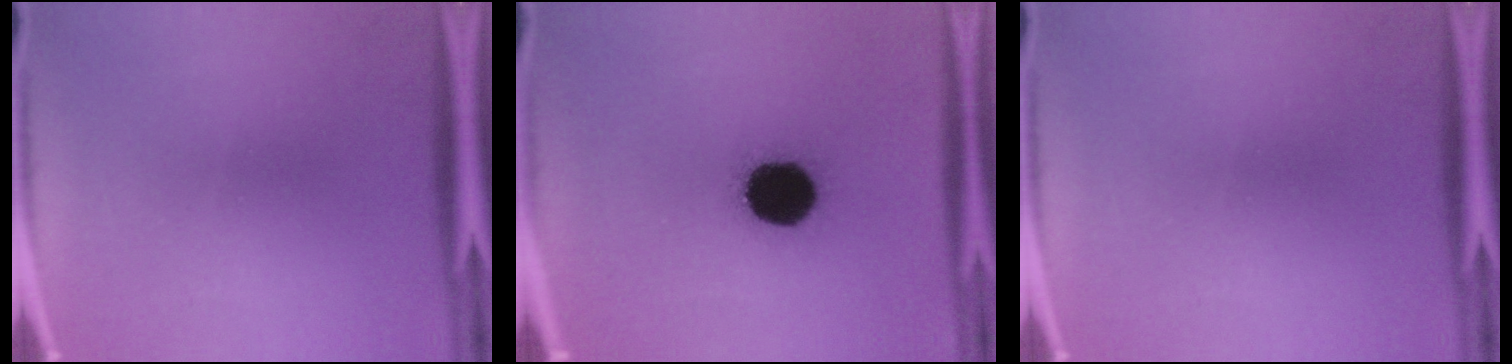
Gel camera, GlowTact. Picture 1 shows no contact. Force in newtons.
{"total": 19.7}
{"total": 0.0}